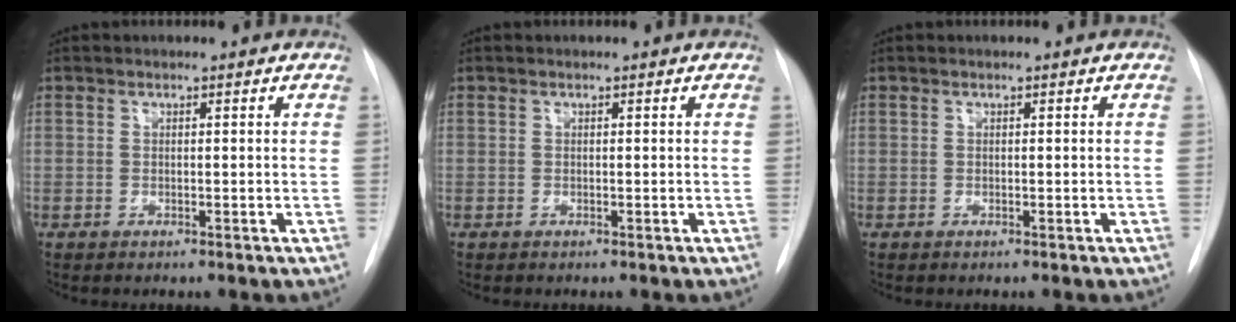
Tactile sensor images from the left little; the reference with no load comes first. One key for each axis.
{"total": 0.0}
{"total": 0.0}